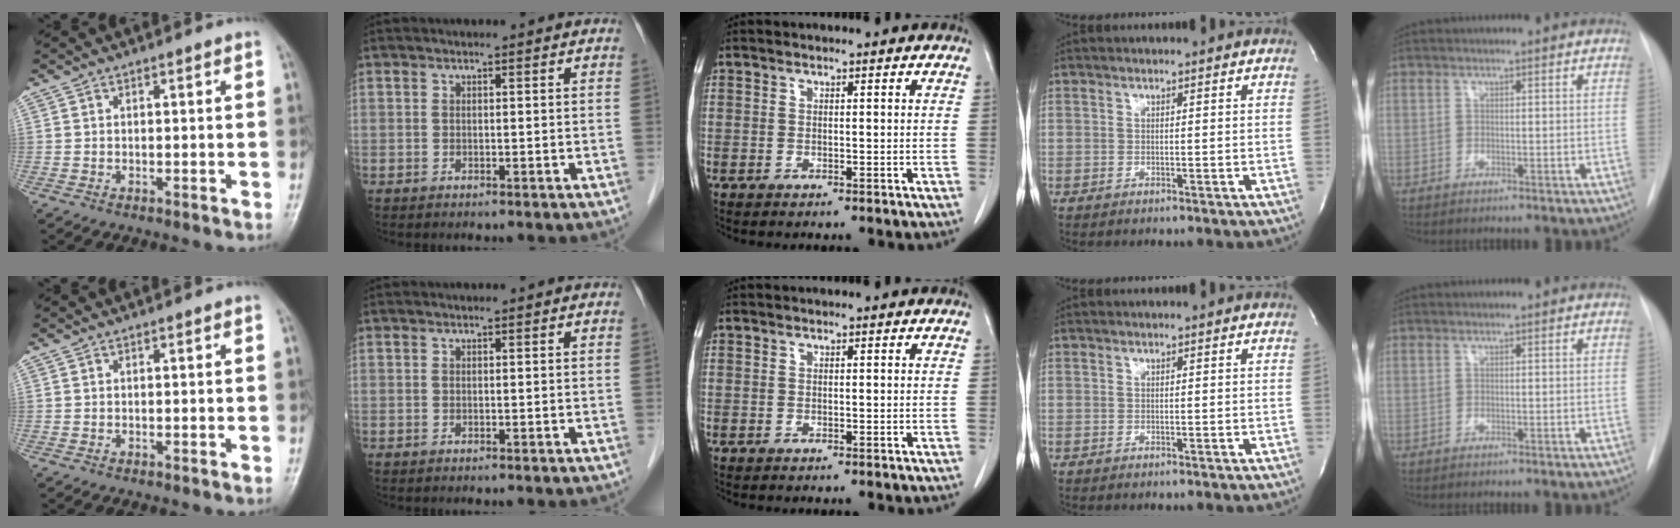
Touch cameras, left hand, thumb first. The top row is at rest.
{}